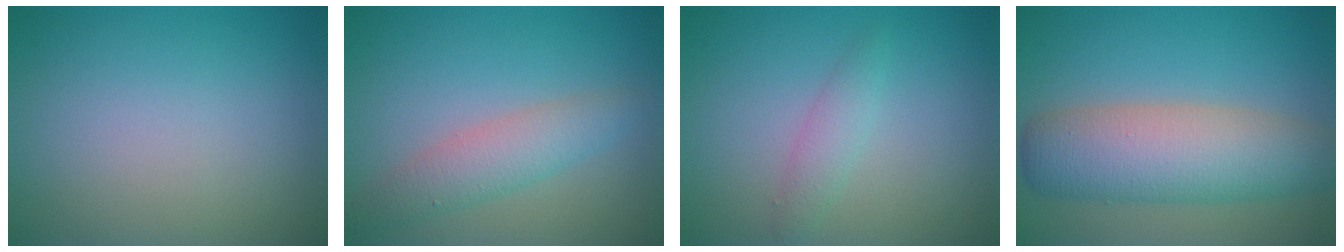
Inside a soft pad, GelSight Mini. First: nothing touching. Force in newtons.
{"total": 3.2, "press": 3.2, "slide": 0.1}
{"total": 1.7, "press": 1.7, "slide": 0.1}
{"total": 7.8, "press": 7.8, "slide": 0.1}